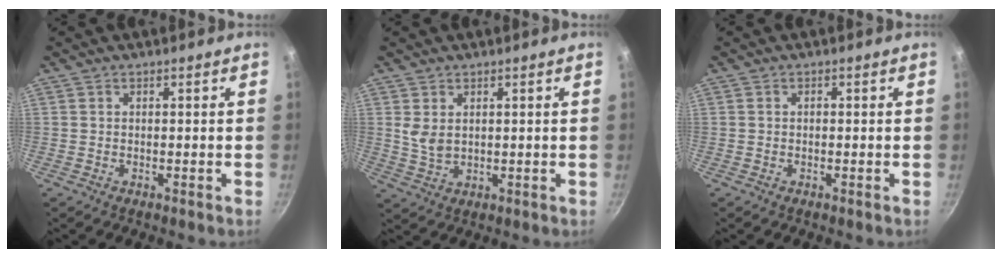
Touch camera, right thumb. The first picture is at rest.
{"total": 3.9, "force": [1.2, 2.5, 2.8], "torque": [-0.049, -0.010, 0.031]}
{"total": 0.0}